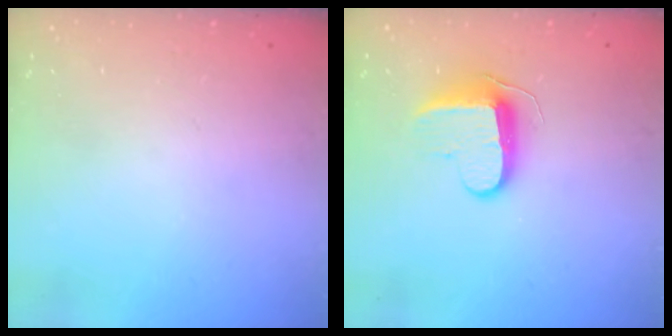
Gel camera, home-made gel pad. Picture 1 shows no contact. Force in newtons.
{"total": 10.5, "press": 10.4, "slide": 1.0}